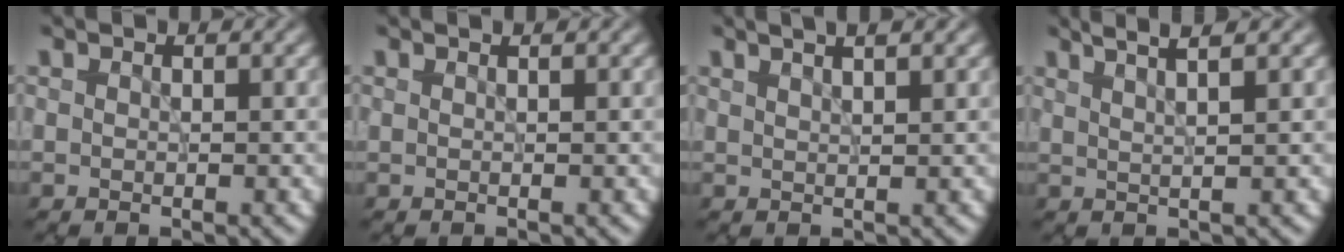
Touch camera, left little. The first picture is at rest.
{"total": 1.0, "force": [0.5, 0.4, 0.8], "torque": [-0.008, 0.001, -0.002]}
{"total": 5.0, "force": [3.2, 2.0, 3.4], "torque": [-0.013, 0.033, 0.014]}
{"total": 4.5, "force": [3.1, 1.2, 3.1], "torque": [-0.020, 0.023, 0.013]}